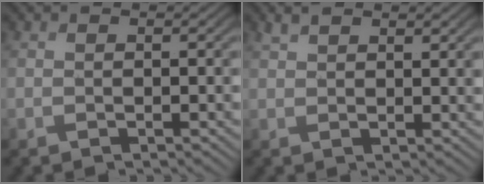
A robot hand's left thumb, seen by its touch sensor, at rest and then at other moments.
{"total": 2.5, "force": [1.9, 0.9, 1.4], "torque": [-0.031, 0.001, 0.041]}